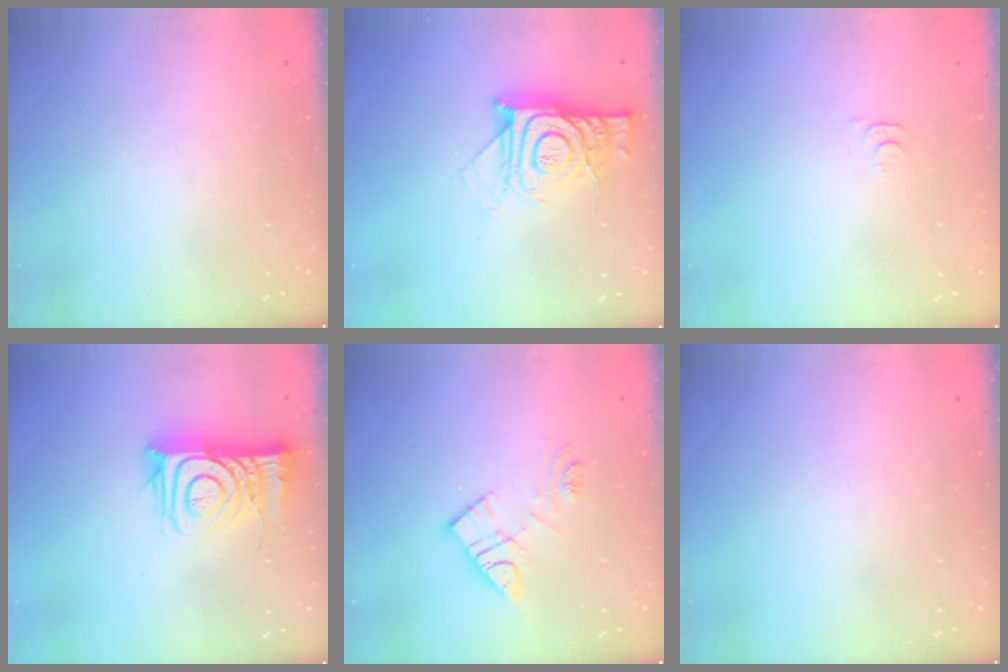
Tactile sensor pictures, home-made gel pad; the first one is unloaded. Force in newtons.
{"total": 14.2, "press": 14.2, "slide": 1.2}
{"total": 3.6, "press": 3.6, "slide": 0.4}
{"total": 13.6, "press": 13.6, "slide": 1.0}
{"total": 11.6, "press": 11.6, "slide": 0.9}
{"total": 0.0}